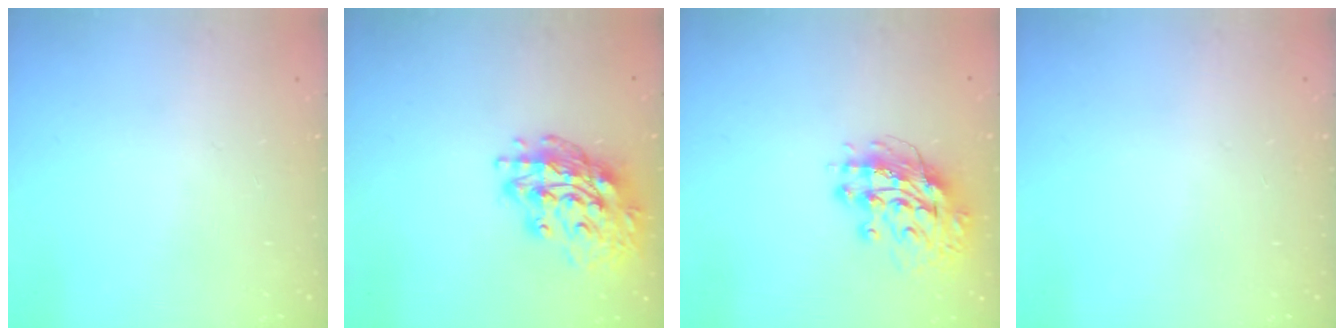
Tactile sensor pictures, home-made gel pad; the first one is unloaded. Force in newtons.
{"total": 17.4, "press": 17.3, "slide": 1.8}
{"total": 13.5, "press": 13.4, "slide": 1.5}
{"total": 0.0}